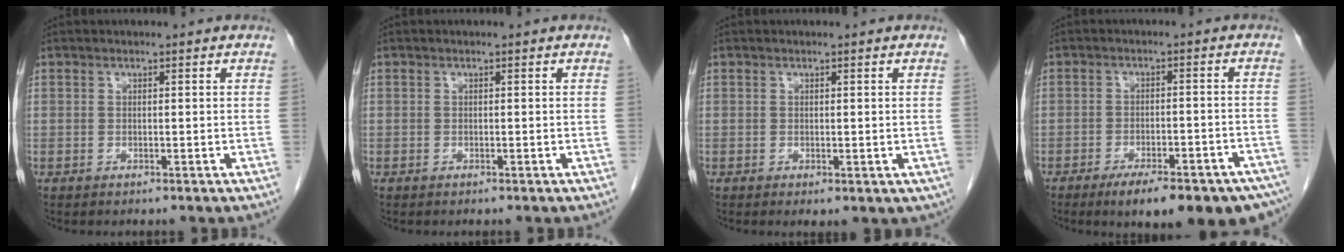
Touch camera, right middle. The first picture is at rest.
{"total": 0.0}
{"total": 1.6, "force": [-0.1, 1.0, 1.3], "torque": [-0.021, -0.005, 0.006]}
{"total": 16.8, "force": [-12.4, 4.3, 10.4], "torque": [-0.088, 0.008, -0.161]}